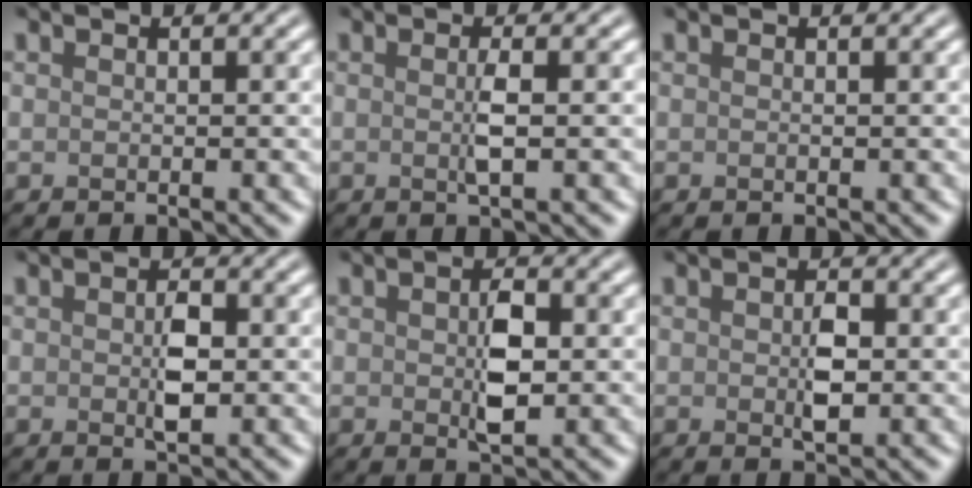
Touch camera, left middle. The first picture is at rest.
{"total": 1.7, "force": [0.1, 0.2, 1.7], "torque": [-0.035, -0.004, -0.001]}
{"total": 0.0}
{"total": 2.2, "force": [0.0, 1.1, 1.9], "torque": [-0.038, -0.003, 0.000]}
{"total": 3.1, "force": [0.1, 1.5, 2.7], "torque": [-0.053, -0.004, 0.002]}
{"total": 2.1, "force": [0.0, 1.1, 1.8], "torque": [-0.036, -0.003, 0.000]}